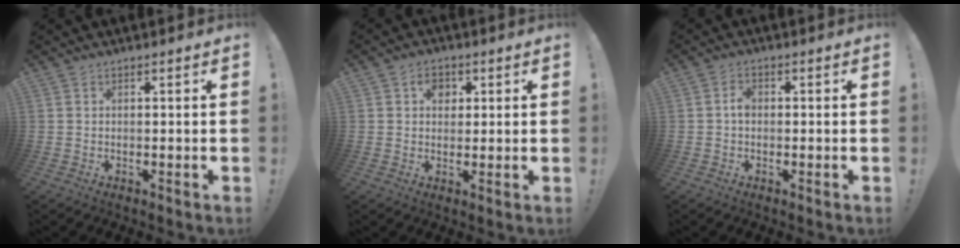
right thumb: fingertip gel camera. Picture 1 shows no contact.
{"total": 4.6, "force": [1.5, 3.7, 2.5], "torque": [-0.034, -0.001, 0.023]}
{"total": 2.5, "force": [-0.4, 1.7, 1.9], "torque": [-0.027, 0.006, -0.010]}